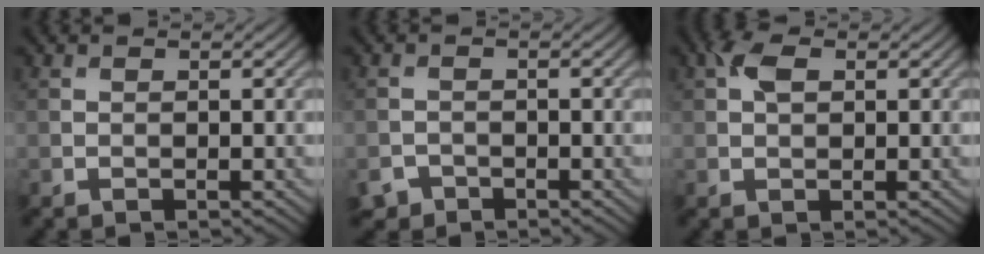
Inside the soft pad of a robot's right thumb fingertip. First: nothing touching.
{"total": 1.8, "force": [-1.4, 1.1, 0.2], "torque": [-0.002, -0.002, -0.032]}
{"total": 2.9, "force": [1.0, 1.7, 2.2], "torque": [-0.048, 0.007, 0.014]}